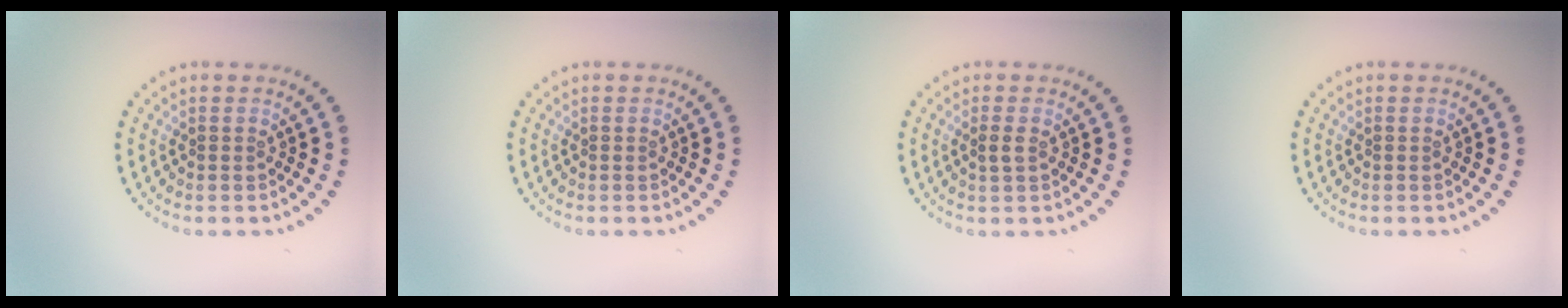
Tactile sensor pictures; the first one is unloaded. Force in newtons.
{"total": 0.0}
{"total": 0.9, "press": 0.8, "slide": 0.3}
{"total": 0.0}